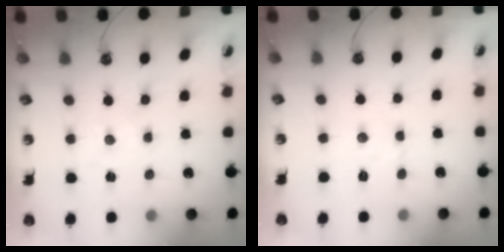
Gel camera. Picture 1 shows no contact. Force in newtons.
{"total": 2.3, "press": 2.3, "slide": 0.5}